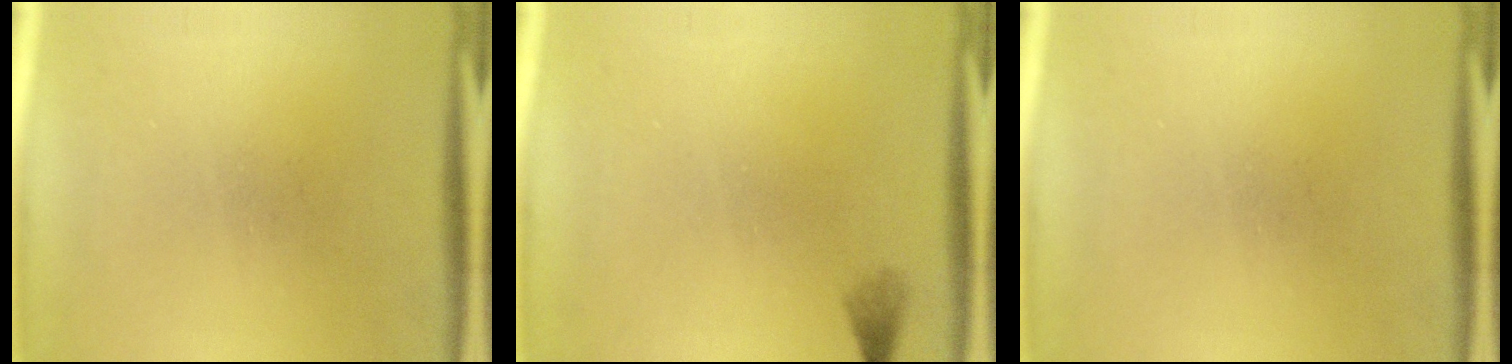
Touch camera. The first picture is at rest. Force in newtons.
{"total": 1.0}
{"total": 0.0}